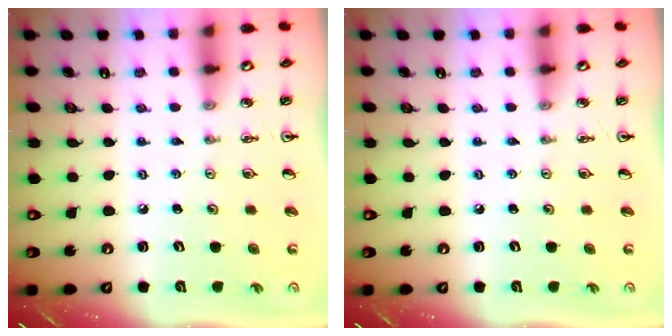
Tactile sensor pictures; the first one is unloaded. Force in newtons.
{"total": 0.0}